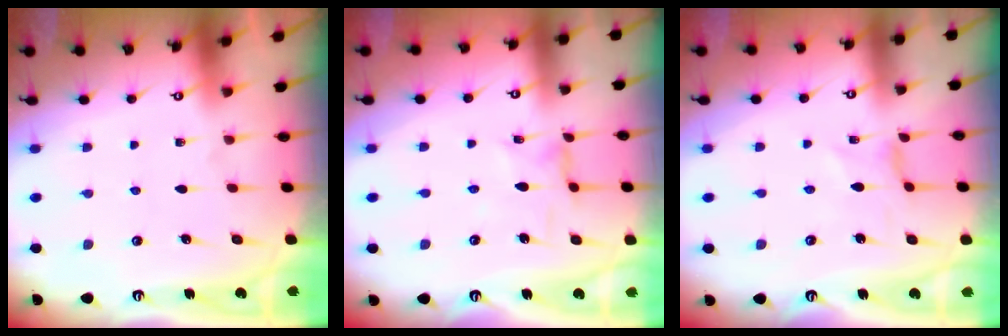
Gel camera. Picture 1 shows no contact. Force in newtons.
{"total": 2.0, "press": 2.0, "slide": 0.2}
{"total": 0.0}